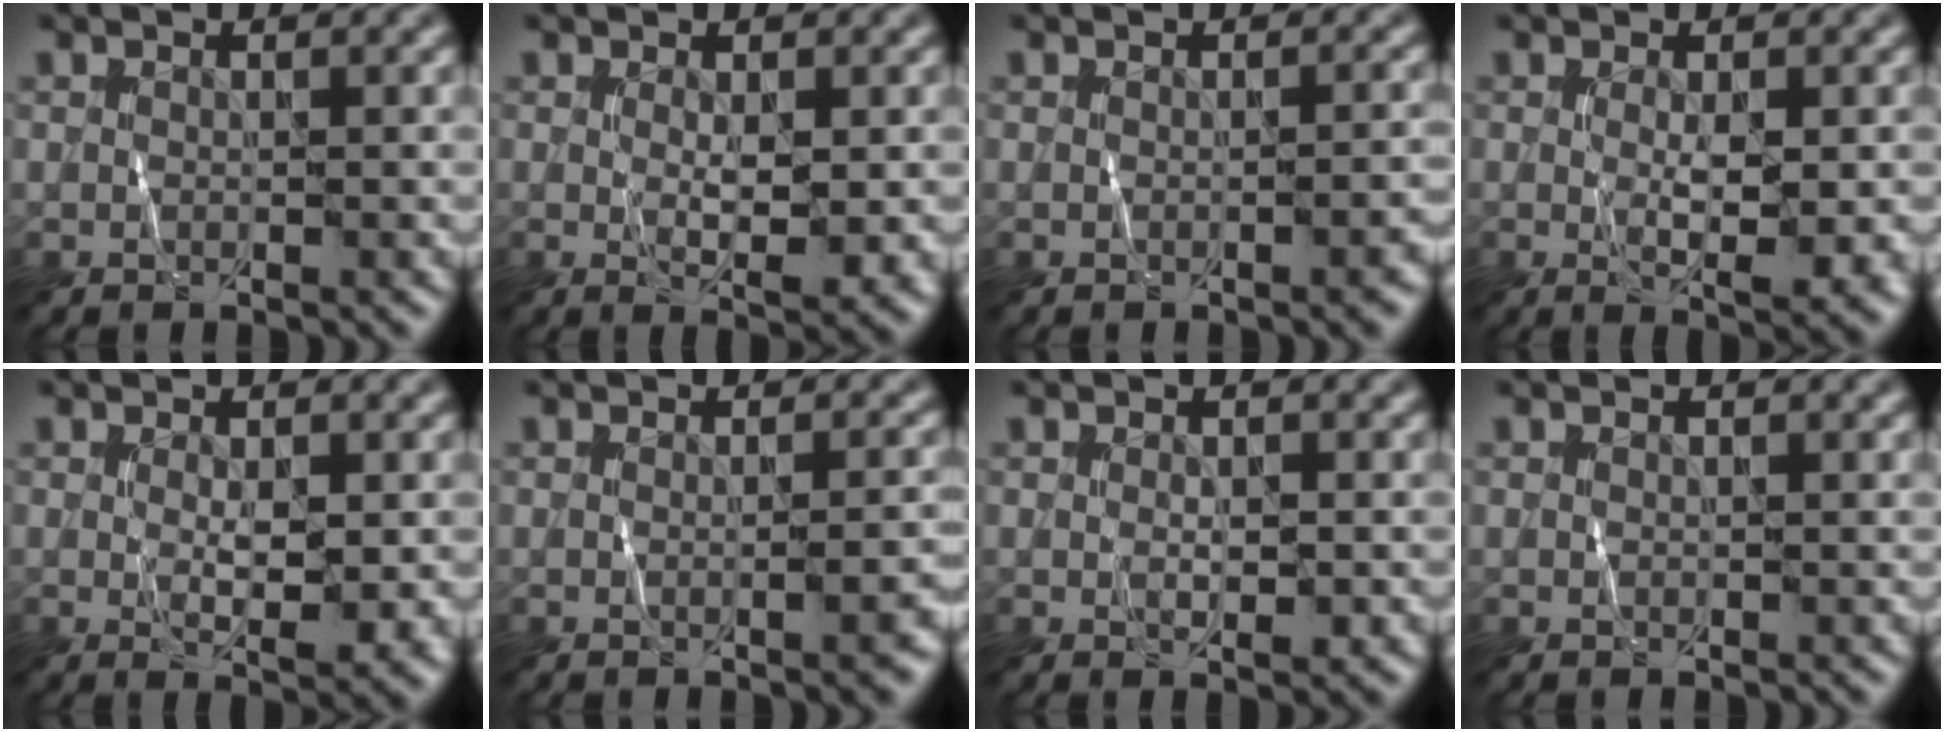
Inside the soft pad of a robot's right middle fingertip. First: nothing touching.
{"total": 2.8, "force": [0.1, 0.9, 2.7], "torque": [-0.048, -0.008, 0.008]}
{"total": 1.4, "force": [-0.4, 0.3, 1.3], "torque": [-0.015, 0.000, -0.006]}
{"total": 3.6, "force": [-0.2, 0.9, 3.5], "torque": [-0.061, -0.009, 0.002]}
{"total": 3.1, "force": [0.0, 1.0, 3.0], "torque": [-0.052, -0.008, 0.007]}
{"total": 2.8, "force": [-0.4, 0.8, 2.7], "torque": [-0.022, 0.004, -0.004]}
{"total": 1.7, "force": [-0.1, 0.8, 1.5], "torque": [-0.023, -0.005, 0.001]}
{"total": 0.0}